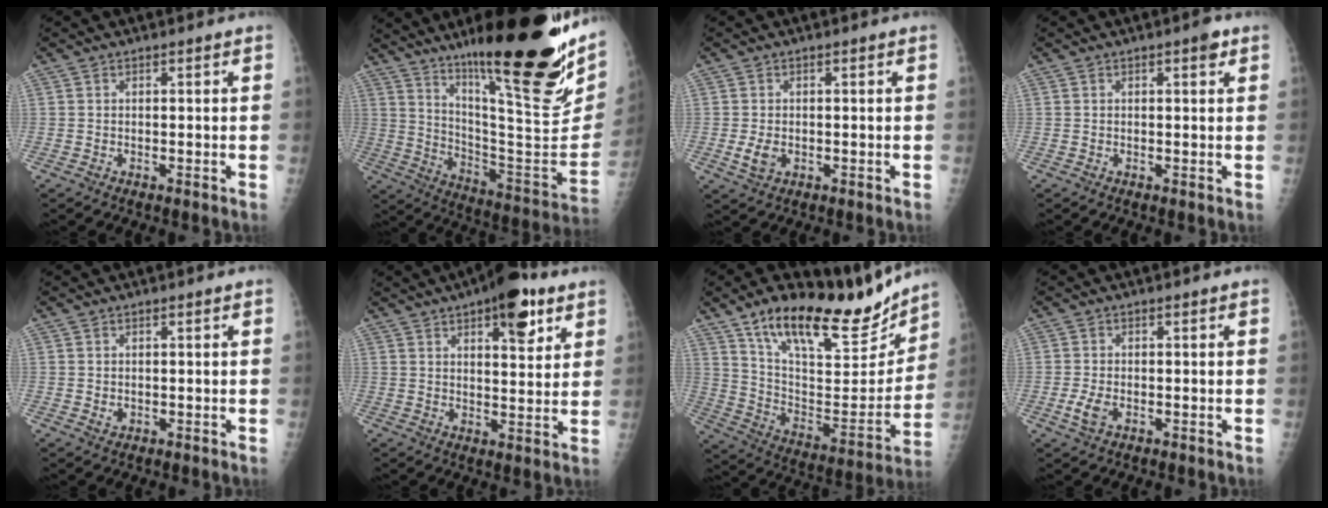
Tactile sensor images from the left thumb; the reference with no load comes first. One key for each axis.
{"total": 31.5, "fx": 19.3, "fy": 6.1, "fz": 24.1, "tx": -0.323, "ty": -0.083, "tz": 0.311}
{"total": 2.9, "fx": -0.4, "fy": 2.0, "fz": 2.1, "tx": -0.041, "ty": -0.005, "tz": -0.003}
{"total": 1.9, "fx": 1.0, "fy": 0.6, "fz": 1.4, "tx": -0.017, "ty": -0.002, "tz": 0.012}
{"total": 1.2, "fx": 0.4, "fy": 0.9, "fz": 0.7, "tx": -0.007, "ty": -0.004, "tz": 0.010}
{"total": 12.0, "fx": 6.7, "fy": 4.6, "fz": 8.8, "tx": -0.094, "ty": -0.026, "tz": 0.091}
{"total": 25.5, "fx": 18.8, "fy": 9.0, "fz": 14.6, "tx": -0.184, "ty": -0.075, "tz": 0.313}
{"total": 2.8, "fx": -0.7, "fy": 1.6, "fz": 2.2, "tx": -0.051, "ty": -0.004, "tz": -0.015}